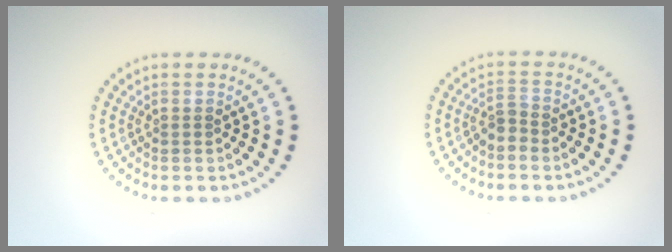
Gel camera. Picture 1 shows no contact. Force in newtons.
{"total": 1.7, "press": 1.2, "slide": 1.1}